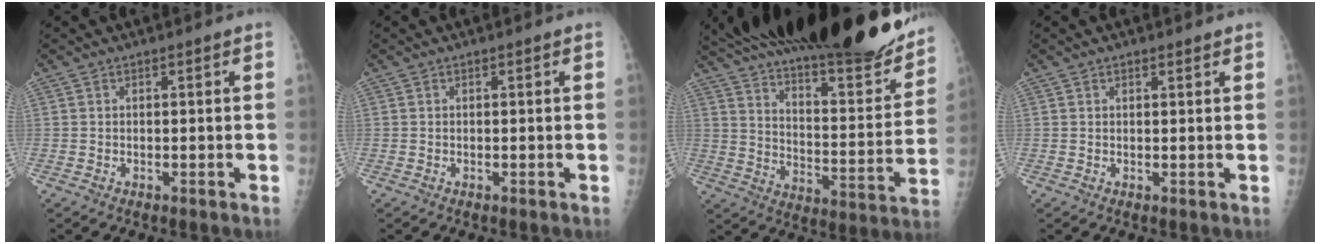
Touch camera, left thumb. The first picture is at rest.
{"total": 0.0}
{"total": 33.3, "force": [27.0, 7.9, 17.8], "torque": [-0.265, -0.116, 0.383]}
{"total": 0.9, "force": [0.7, 0.5, 0.3], "torque": [0.006, -0.002, 0.006]}